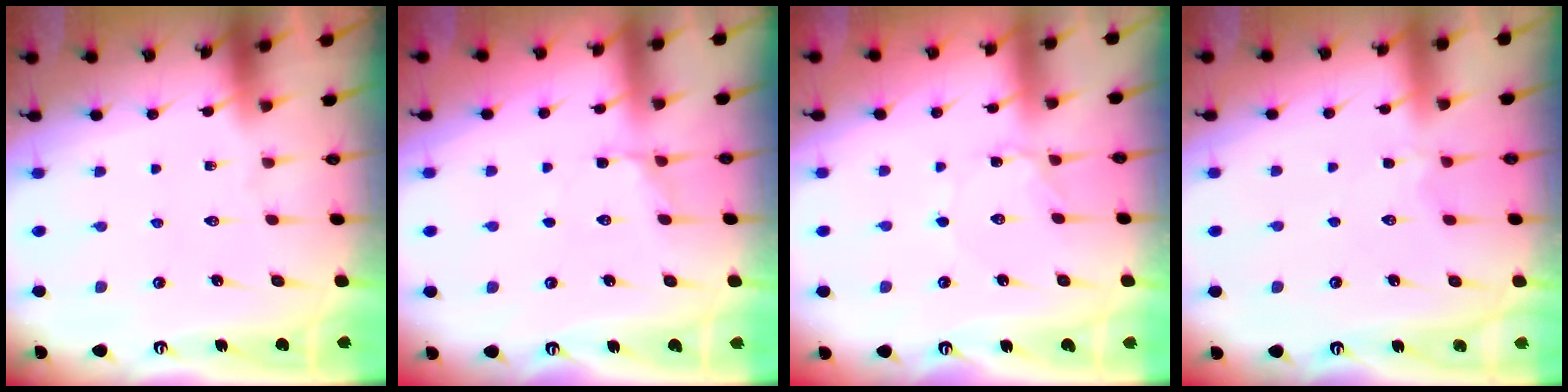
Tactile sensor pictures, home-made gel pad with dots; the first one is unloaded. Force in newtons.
{"total": 2.9, "press": 2.5, "slide": 1.5}
{"total": 1.4, "press": 1.3, "slide": 0.1}
{"total": 2.2, "press": 2.2, "slide": 0.5}